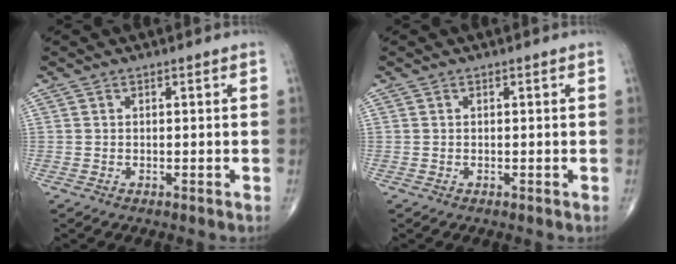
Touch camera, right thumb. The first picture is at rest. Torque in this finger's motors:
{"motor_torque": [0.00, 0.00, 0.04, 0.05, 0.00]}